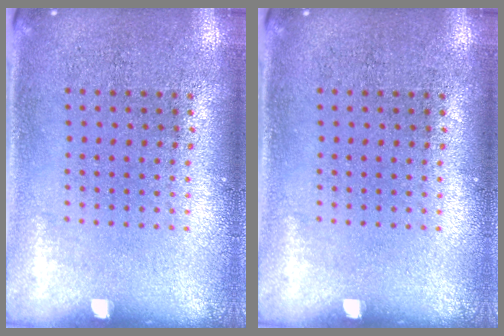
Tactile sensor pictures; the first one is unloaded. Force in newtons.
{"total": 0.0}